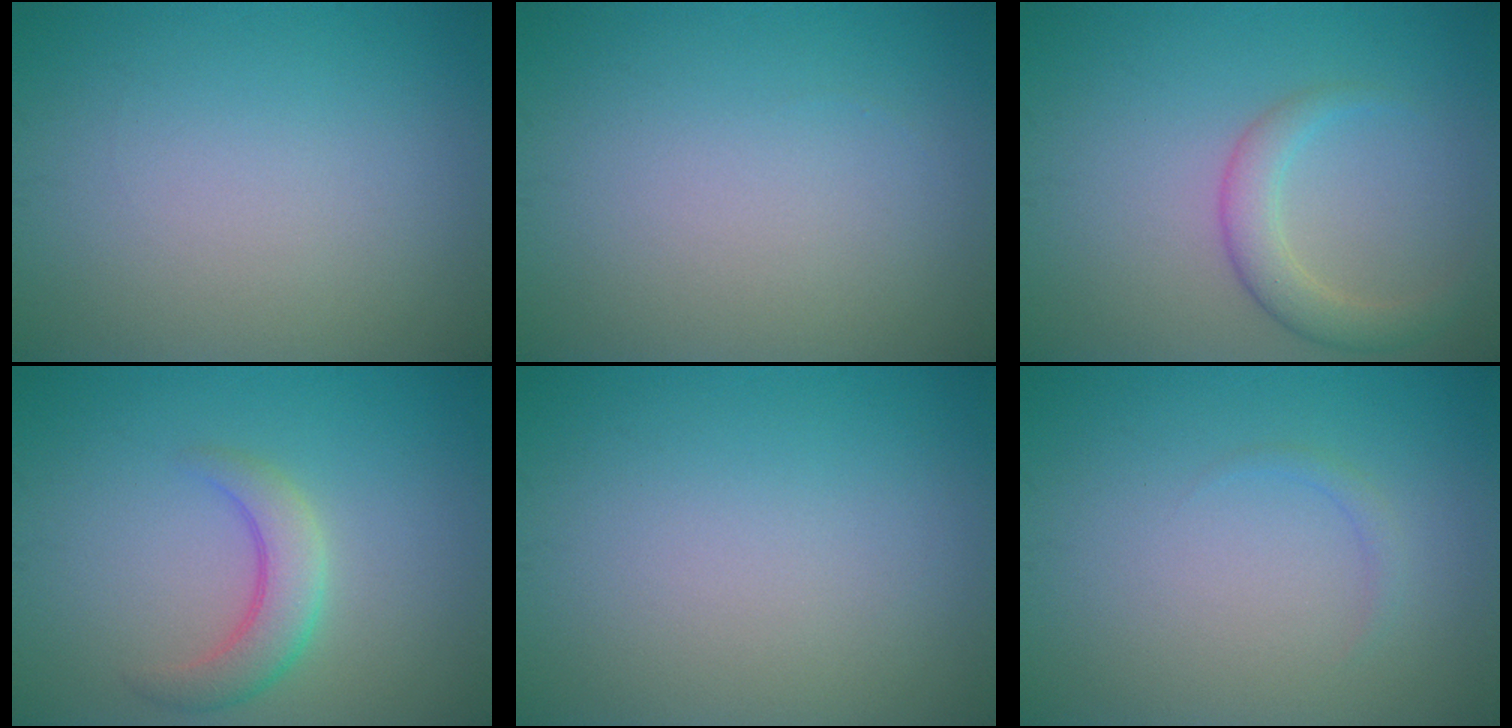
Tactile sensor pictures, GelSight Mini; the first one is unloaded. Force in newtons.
{"total": 0.0}
{"total": 2.9, "press": 2.9, "slide": 0.2}
{"total": 3.4, "press": 3.4, "slide": 0.2}
{"total": 0.0}
{"total": 0.8, "press": 0.8, "slide": 0.1}